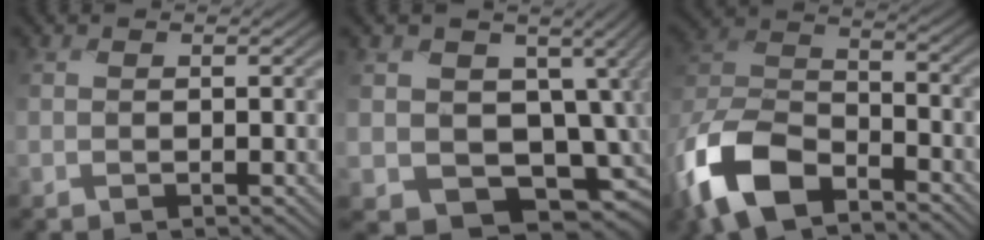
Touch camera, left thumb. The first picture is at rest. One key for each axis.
{"total": 12.6, "fx": 0.2, "fy": 9.6, "fz": 8.1, "tx": -0.148, "ty": -0.039, "tz": 0.031}
{"total": 13.3, "fx": -8.7, "fy": 6.6, "fz": 7.6, "tx": -0.189, "ty": -0.018, "tz": -0.187}